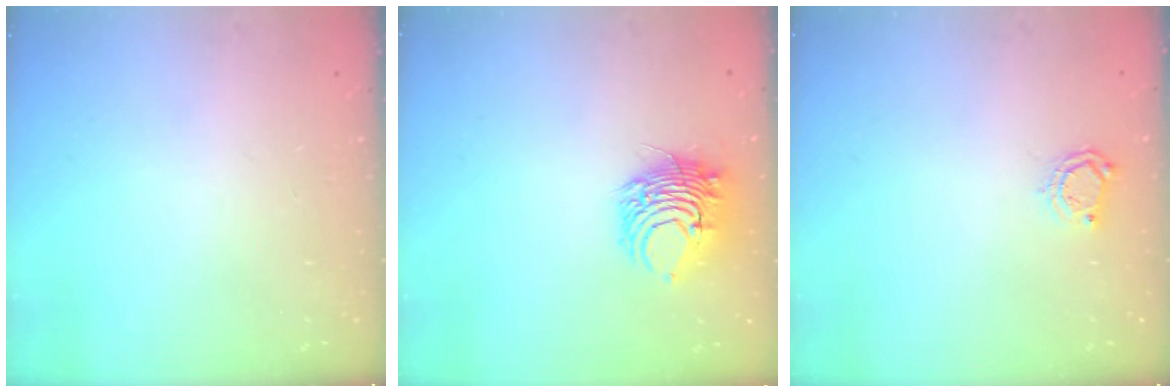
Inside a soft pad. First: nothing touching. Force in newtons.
{"total": 8.7, "press": 8.7, "slide": 0.9}
{"total": 5.5, "press": 5.4, "slide": 0.6}